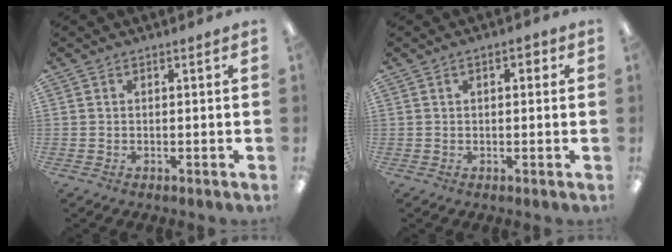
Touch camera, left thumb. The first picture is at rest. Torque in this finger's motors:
{"motor_torque": [-0.25, 0.02, -0.33, -0.09, 0.00]}